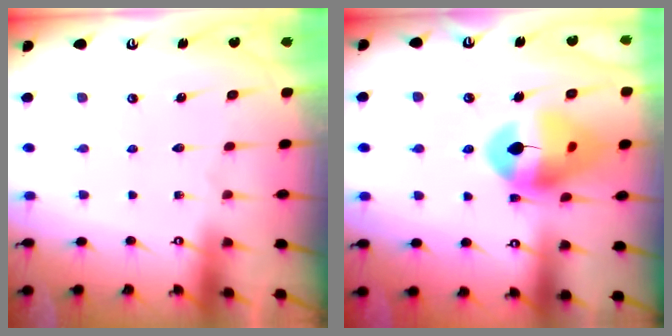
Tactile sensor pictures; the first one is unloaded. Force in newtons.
{"total": 15.4, "press": 15.3, "slide": 1.8}